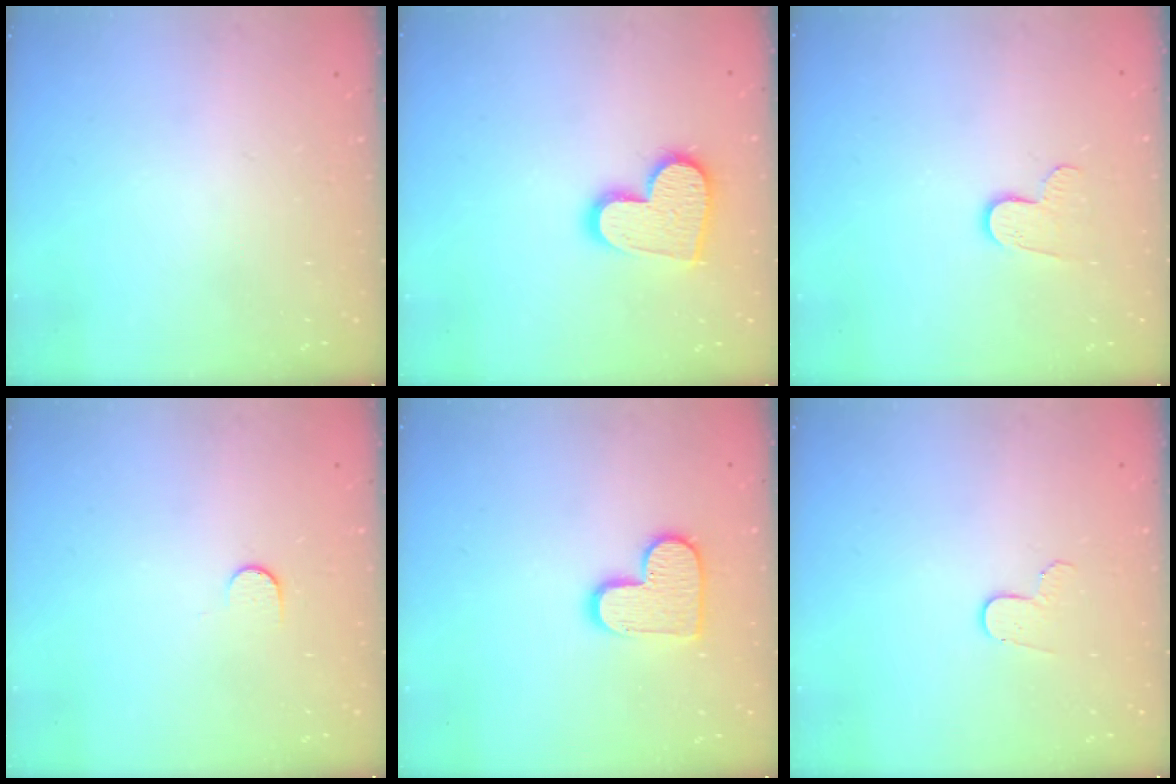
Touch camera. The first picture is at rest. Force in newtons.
{"total": 13.8, "press": 13.8, "slide": 1.1}
{"total": 5.9, "press": 5.9, "slide": 0.4}
{"total": 5.7, "press": 5.6, "slide": 0.6}
{"total": 12.0, "press": 12.0, "slide": 0.7}
{"total": 4.5, "press": 4.5, "slide": 0.3}